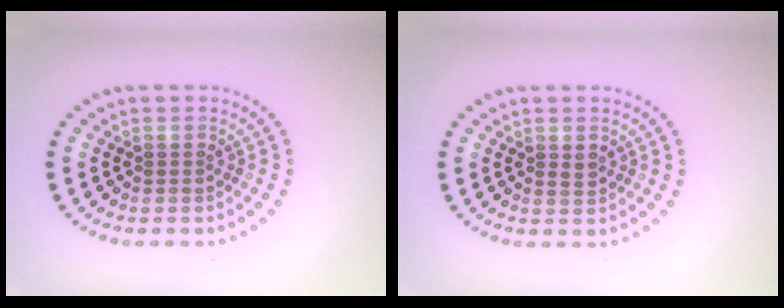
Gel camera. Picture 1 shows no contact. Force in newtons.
{"total": 0.8, "press": 0.7, "slide": 0.3}